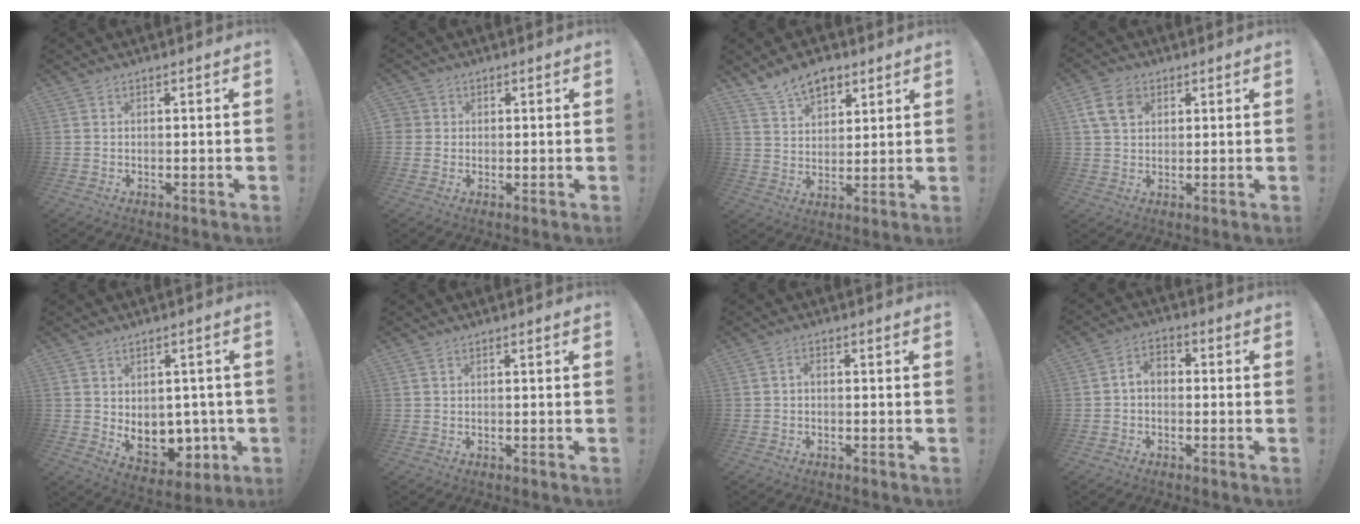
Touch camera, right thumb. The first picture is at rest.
{"total": 2.7, "force": [0.4, 2.7, 0.5], "torque": [-0.008, 0.002, 0.008]}
{"total": 9.3, "force": [6.5, 5.2, 4.1], "torque": [-0.077, -0.029, 0.127]}
{"total": 8.7, "force": [3.6, 6.1, 5.0], "torque": [-0.090, -0.004, 0.071]}
{"total": 9.3, "force": [0.1, 7.6, 5.3], "torque": [-0.064, -0.010, 0.018]}
{"total": 0.5, "force": [0.3, 0.3, 0.3], "torque": [-0.011, 0.002, 0.008]}
{"total": 1.2, "force": [-0.7, 0.4, 0.9], "torque": [-0.016, 0.005, -0.014]}
{"total": 4.4, "force": [-0.7, 2.8, 3.4], "torque": [-0.068, 0.009, -0.016]}